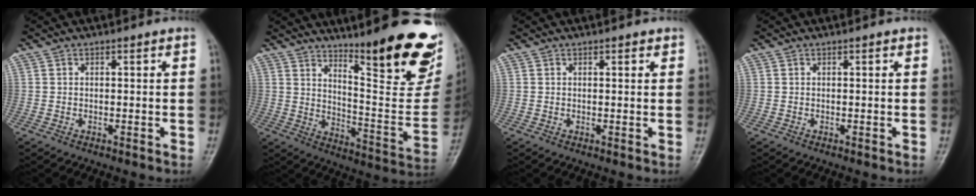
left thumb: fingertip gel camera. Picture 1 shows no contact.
{"total": 25.2, "force": [16.6, 5.8, 18.2], "torque": [-0.213, -0.111, 0.236]}
{"total": 1.0, "force": [0.6, 0.5, 0.6], "torque": [-0.006, -0.001, 0.005]}
{"total": 0.0}